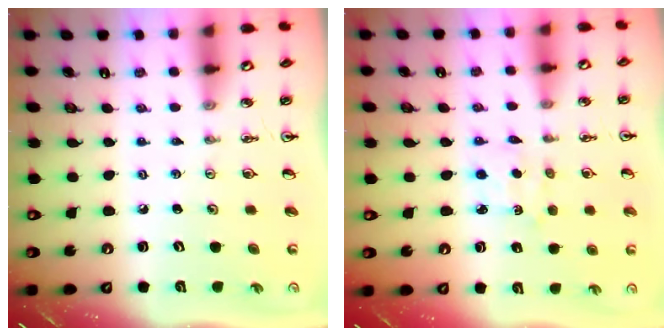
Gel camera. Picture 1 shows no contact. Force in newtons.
{"total": 3.1, "press": 3.1, "slide": 0.2}